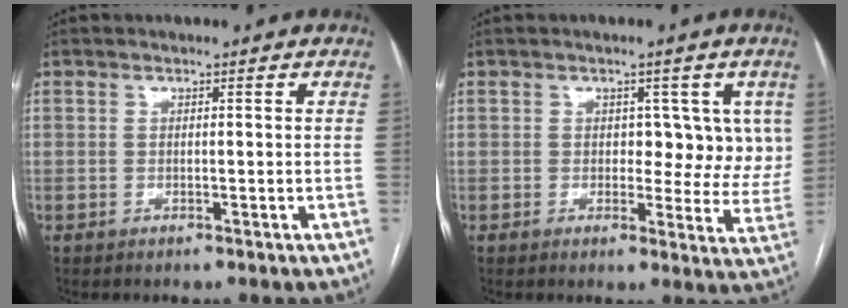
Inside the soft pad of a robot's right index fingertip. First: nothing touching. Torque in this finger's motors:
{"motor_torque": [0.06, 0.11, 0.15, 0.01]}